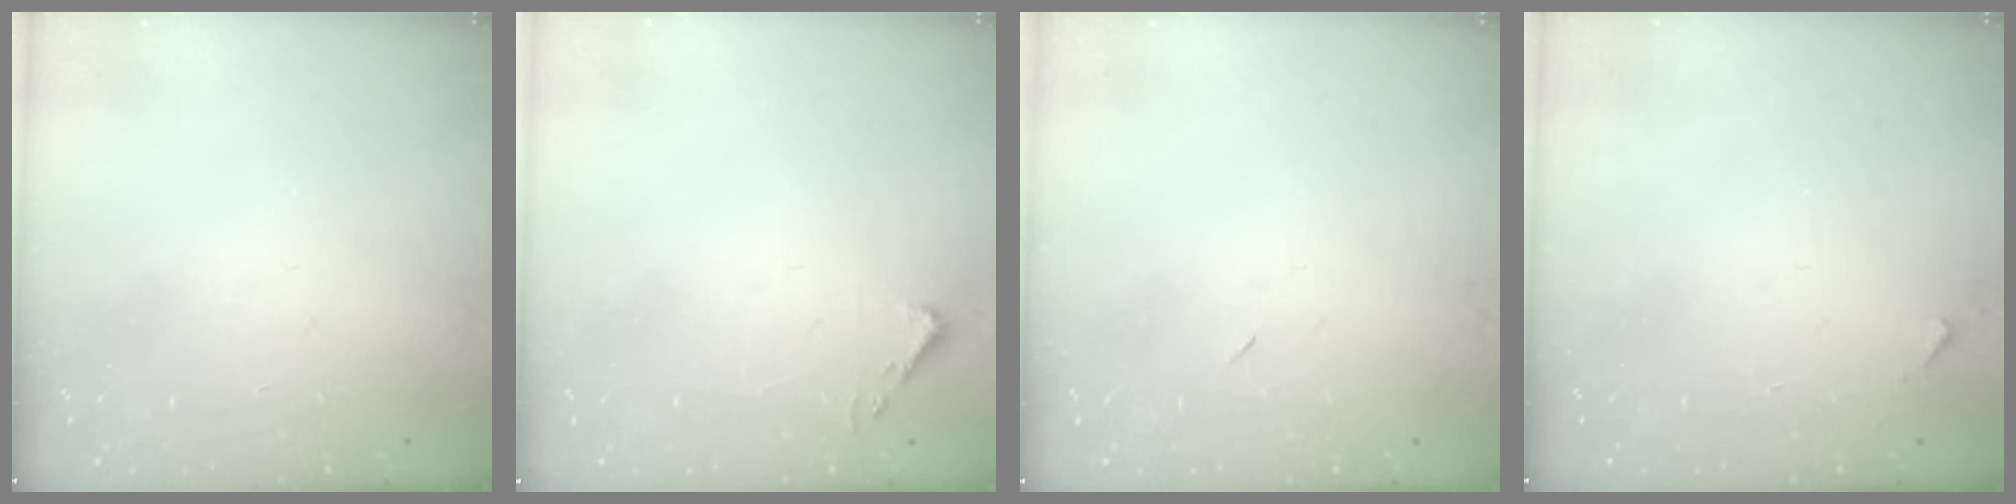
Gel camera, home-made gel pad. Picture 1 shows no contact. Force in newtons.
{"total": 3.7, "press": 3.7, "slide": 0.4}
{"total": 2.3, "press": 2.0, "slide": 1.2}
{"total": 2.8, "press": 2.8, "slide": 0.1}